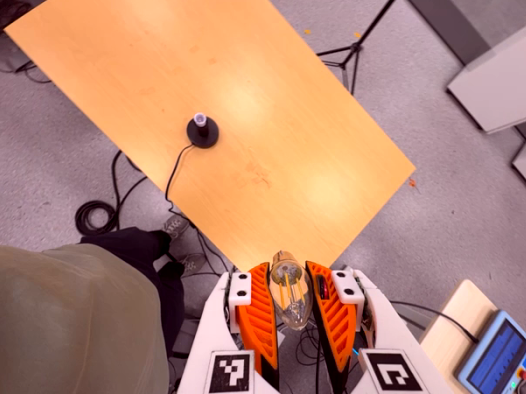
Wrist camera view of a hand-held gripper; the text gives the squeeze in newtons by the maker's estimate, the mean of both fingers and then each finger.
{"total": 21.6, "left": 24.4, "right": 18.9}